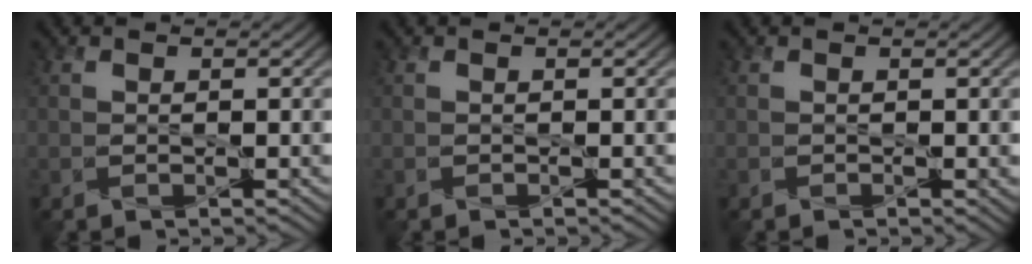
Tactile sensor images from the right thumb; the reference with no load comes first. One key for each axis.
{"total": 0.0}
{"total": 0.0}